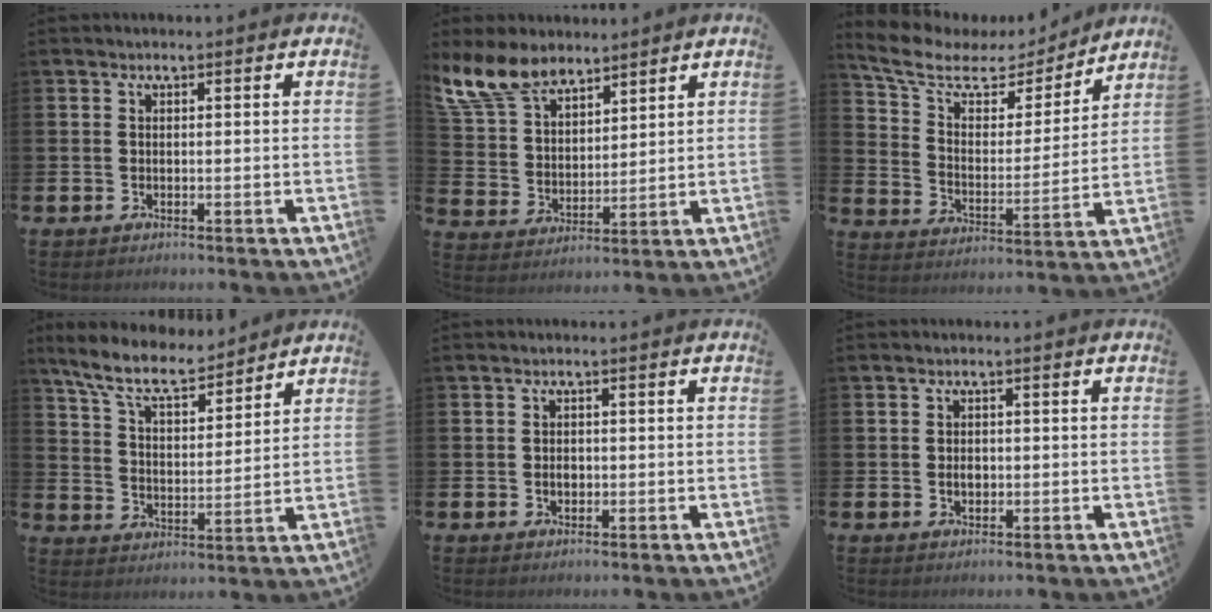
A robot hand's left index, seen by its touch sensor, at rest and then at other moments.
{"total": 9.9, "force": [8.2, 4.5, 3.2], "torque": [-0.096, -0.025, 0.158]}
{"total": 8.5, "force": [6.8, 4.0, 3.1], "torque": [-0.095, -0.040, 0.117]}
{"total": 9.1, "force": [8.2, 2.2, 3.3], "torque": [-0.093, -0.043, 0.148]}
{"total": 1.5, "force": [0.1, 1.0, 1.1], "torque": [-0.005, 0.000, -0.003]}
{"total": 1.5, "force": [0.1, 1.0, 1.1], "torque": [-0.006, 0.000, -0.002]}